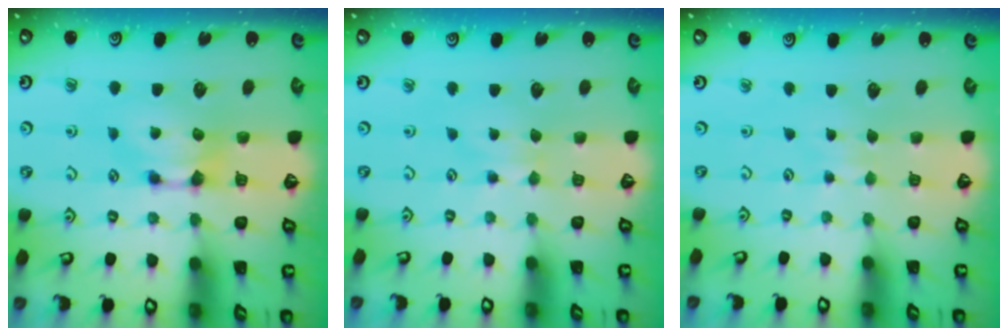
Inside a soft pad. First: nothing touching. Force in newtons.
{"total": 2.1, "press": 2.0, "slide": 0.4}
{"total": 3.3, "press": 3.3, "slide": 0.4}